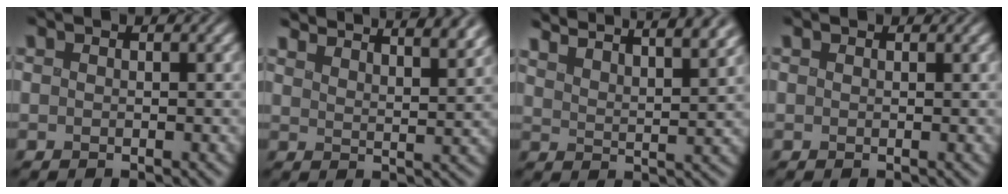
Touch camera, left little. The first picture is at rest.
{"total": 10.0, "force": [8.6, 2.3, 4.6], "torque": [-0.044, 0.024, 0.084]}
{"total": 10.7, "force": [8.8, 2.7, 5.4], "torque": [-0.070, 0.027, 0.093]}
{"total": 0.5, "force": [0.5, 0.1, 0.0], "torque": [-0.002, -0.001, 0.003]}